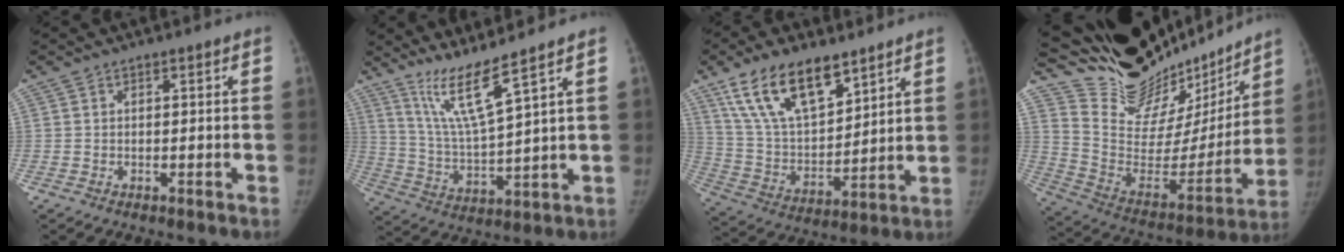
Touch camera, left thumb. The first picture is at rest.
{"total": 9.9, "force": [7.4, -0.8, 6.6], "torque": [-0.130, -0.061, 0.156]}
{"total": 18.0, "force": [11.5, 8.1, 11.2], "torque": [-0.167, -0.049, 0.225]}
{"total": 29.9, "force": [26.0, 10.0, 11.0], "torque": [-0.144, -0.132, 0.398]}